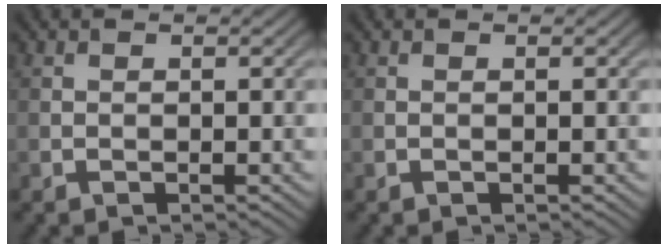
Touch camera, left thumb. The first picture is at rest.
{"total": 0.0}